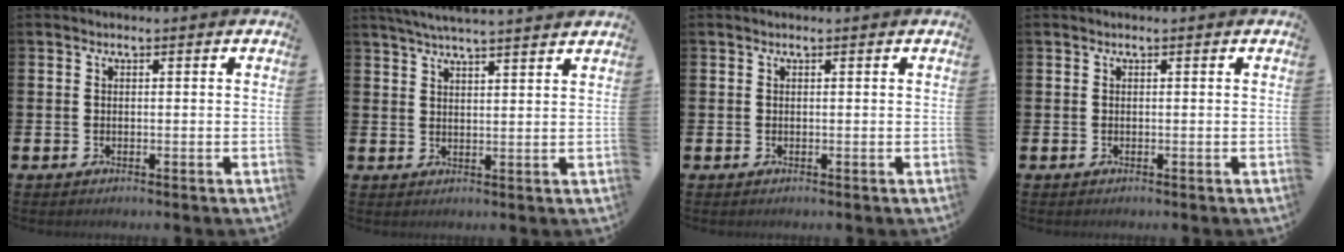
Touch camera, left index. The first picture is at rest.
{"total": 4.6, "force": [4.4, -0.4, 1.2], "torque": [-0.029, -0.018, 0.078]}
{"total": 0.0}
{"total": 0.0}